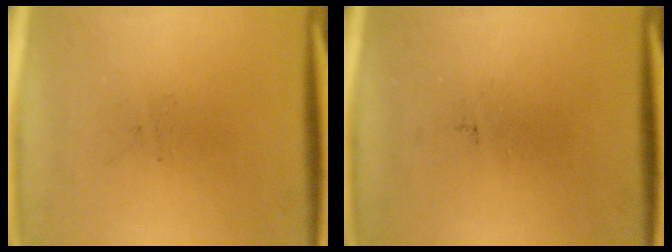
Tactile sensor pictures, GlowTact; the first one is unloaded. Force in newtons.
{"total": 0.0}